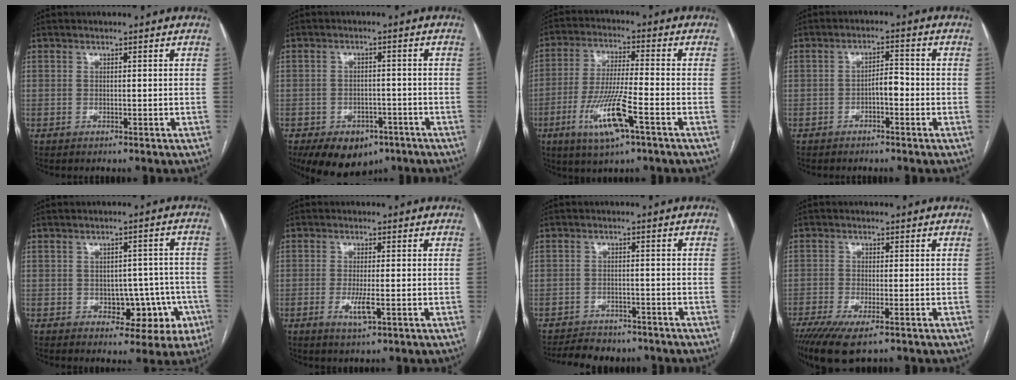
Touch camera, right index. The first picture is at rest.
{"total": 10.7, "force": [-6.6, 6.8, 5.0], "torque": [-0.086, 0.008, -0.091]}
{"total": 11.2, "force": [-4.8, 1.0, 10.1], "torque": [-0.201, -0.016, -0.087]}
{"total": 3.1, "force": [-1.2, 1.1, 2.6], "torque": [-0.037, 0.012, -0.019]}
{"total": 8.5, "force": [-2.8, 5.8, 5.6], "torque": [-0.045, 0.032, -0.022]}
{"total": 3.6, "force": [-1.1, 0.6, 3.4], "torque": [-0.068, -0.008, -0.017]}
{"total": 7.8, "force": [-6.6, 3.5, 1.9], "torque": [-0.030, -0.001, -0.090]}
{"total": 7.2, "force": [-4.5, 1.7, 5.4], "torque": [-0.095, -0.019, -0.076]}